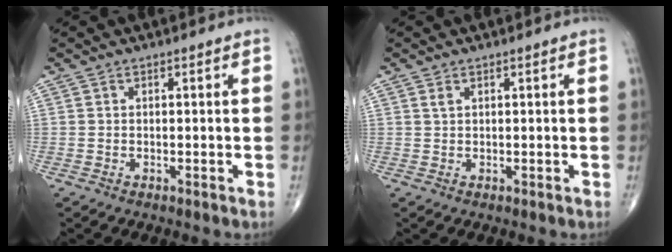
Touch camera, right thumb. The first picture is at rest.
{"total": 0.8, "force": [0.5, 0.4, 0.5], "torque": [-0.009, 0.003, 0.011]}